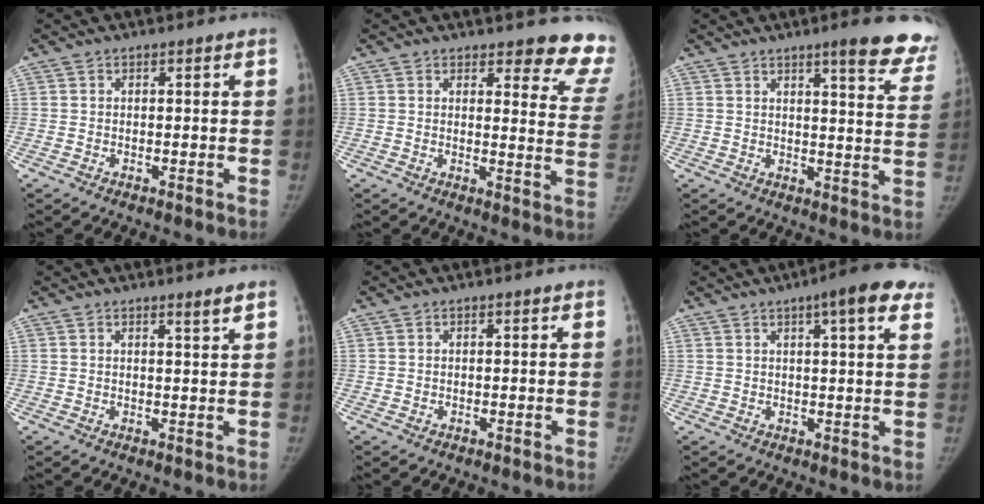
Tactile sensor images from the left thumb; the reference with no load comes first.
{"total": 11.6, "force": [10.9, 3.1, 2.8], "torque": [0.016, -0.101, 0.090]}
{"total": 13.8, "force": [10.0, 2.5, 9.2], "torque": [-0.075, -0.050, 0.109]}
{"total": 1.6, "force": [1.3, -0.3, 1.0], "torque": [-0.013, -0.015, 0.020]}
{"total": 0.0}
{"total": 10.4, "force": [6.0, 2.0, 8.3], "torque": [-0.091, -0.004, 0.070]}